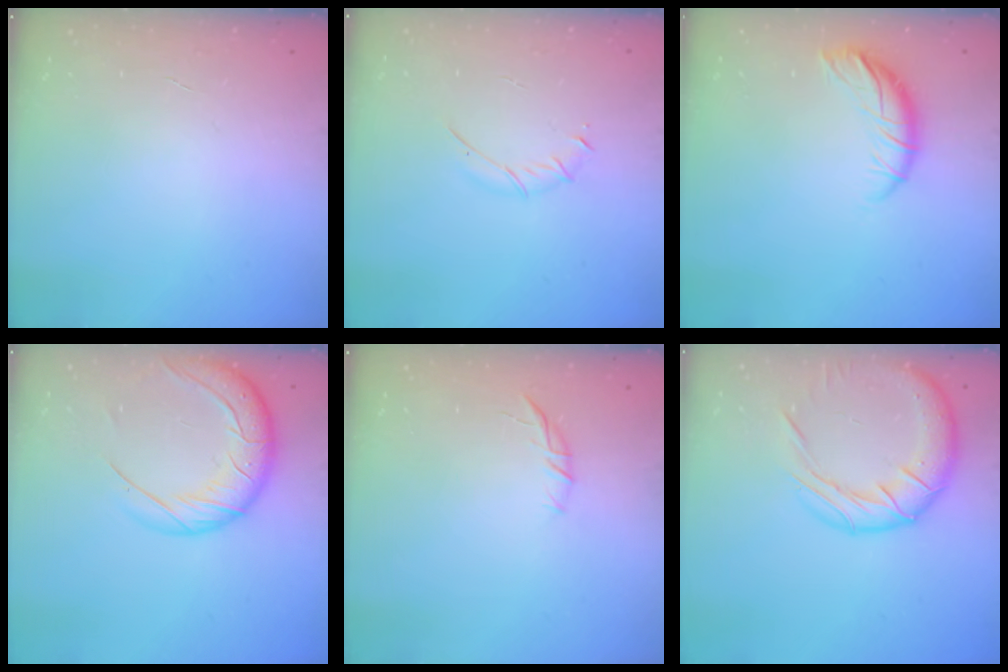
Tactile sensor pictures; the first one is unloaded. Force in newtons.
{"total": 4.6, "press": 4.4, "slide": 1.2}
{"total": 10.4, "press": 10.3, "slide": 1.5}
{"total": 18.1, "press": 17.4, "slide": 4.9}
{"total": 6.8, "press": 6.6, "slide": 1.6}
{"total": 15.2, "press": 15.0, "slide": 2.2}